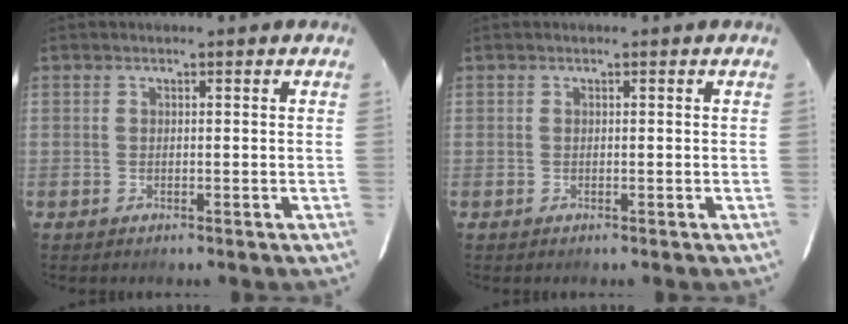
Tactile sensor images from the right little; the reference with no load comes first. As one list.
[{"total": 0.0}]